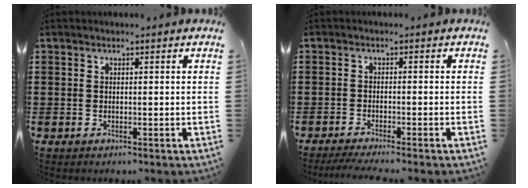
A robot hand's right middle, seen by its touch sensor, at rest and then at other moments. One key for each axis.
{"total": 1.8, "fx": -1.5, "fy": -0.1, "fz": 0.9, "tx": -0.014, "ty": 0.001, "tz": -0.028}